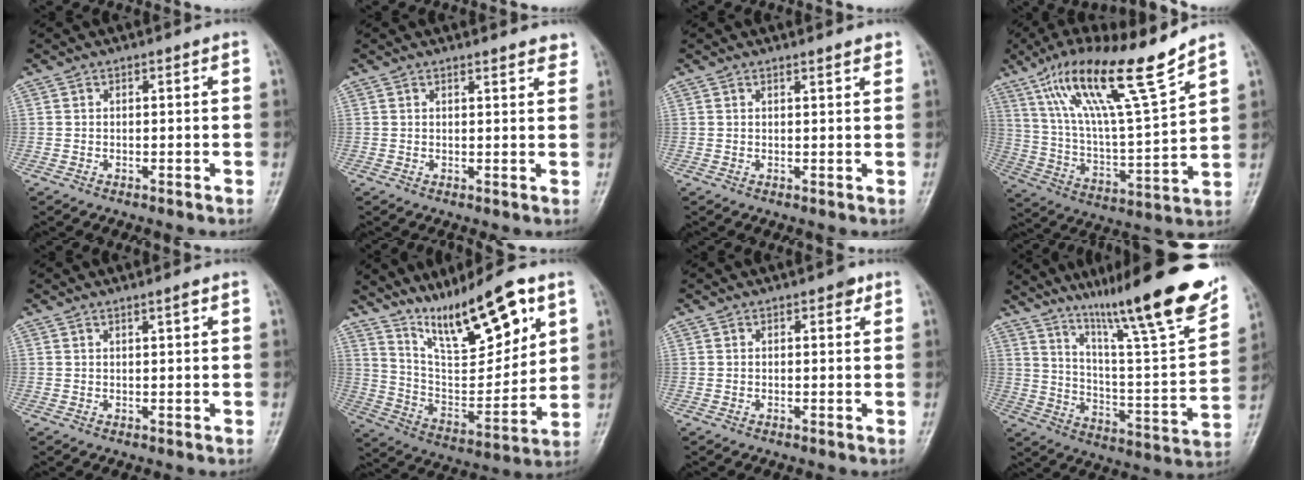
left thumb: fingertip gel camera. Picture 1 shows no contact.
{"total": 3.6, "force": [3.2, 1.0, 1.2], "torque": [0.000, -0.014, 0.028]}
{"total": 1.9, "force": [1.7, 0.3, 0.9], "torque": [-0.007, -0.006, 0.021]}
{"total": 19.7, "force": [13.1, 2.1, 14.5], "torque": [-0.241, -0.057, 0.236]}
{"total": 1.1, "force": [0.7, 0.0, 0.9], "torque": [-0.014, -0.003, 0.011]}
{"total": 18.8, "force": [11.5, 5.7, 13.7], "torque": [-0.189, -0.059, 0.210]}
{"total": 1.5, "force": [0.8, 0.9, 0.9], "torque": [-0.002, 0.000, 0.006]}
{"total": 25.5, "force": [17.6, 3.5, 18.2], "torque": [-0.255, -0.072, 0.276]}